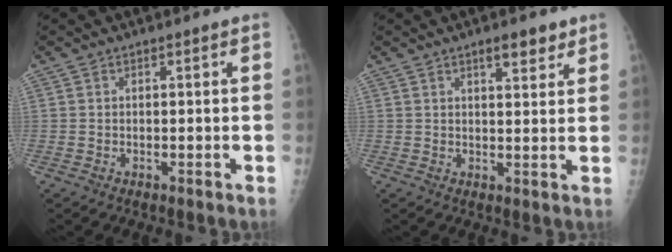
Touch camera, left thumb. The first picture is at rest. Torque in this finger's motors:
{"motor_torque": [0.70, 0.26, 0.39, -0.33, 0.13]}